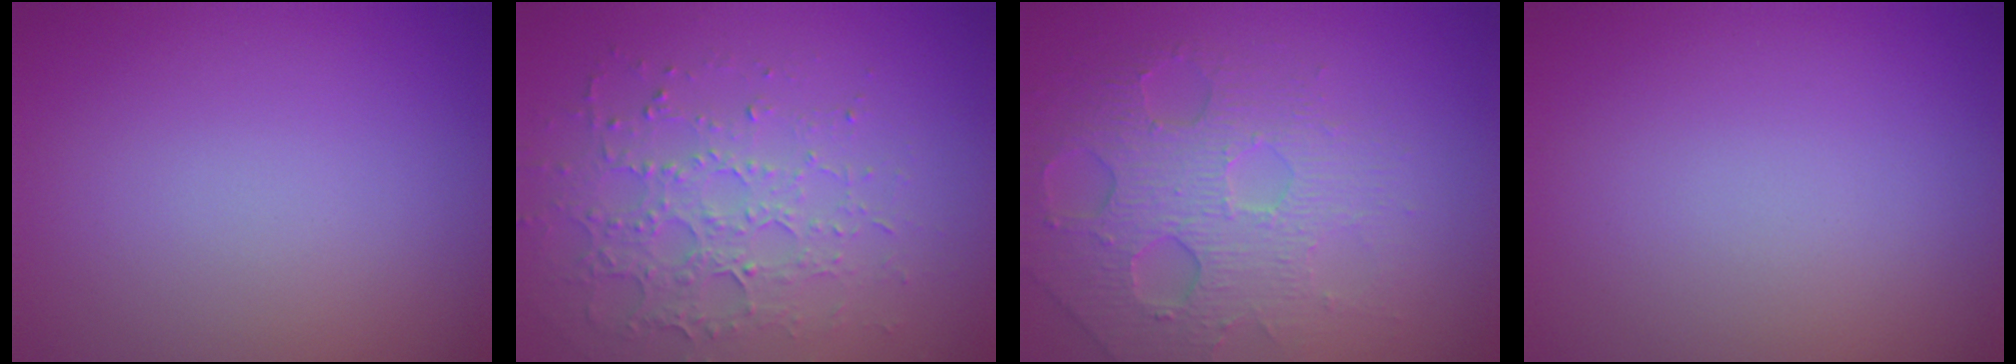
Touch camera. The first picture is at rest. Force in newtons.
{"total": 3.8, "press": 3.6, "slide": 1.2}
{"total": 5.8, "press": 4.5, "slide": 3.7}
{"total": 0.0}